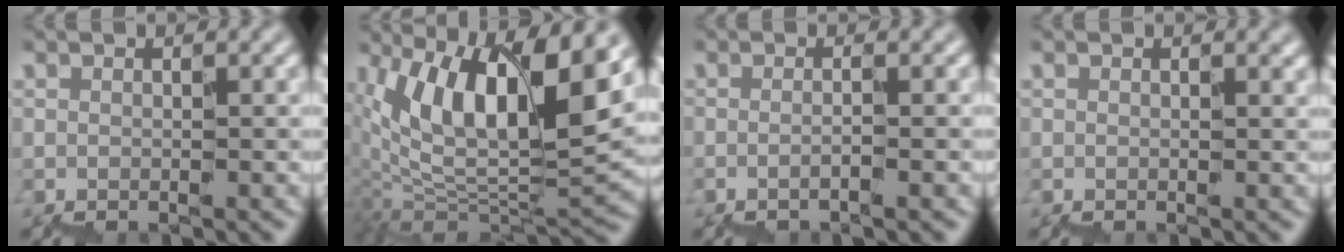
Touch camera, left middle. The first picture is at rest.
{"total": 12.0, "force": [5.7, 4.4, 9.6], "torque": [-0.171, 0.012, 0.103]}
{"total": 0.8, "force": [-0.5, 0.3, 0.5], "torque": [0.000, -0.004, -0.015]}
{"total": 0.5, "force": [0.3, 0.2, 0.4], "torque": [-0.002, 0.003, 0.003]}